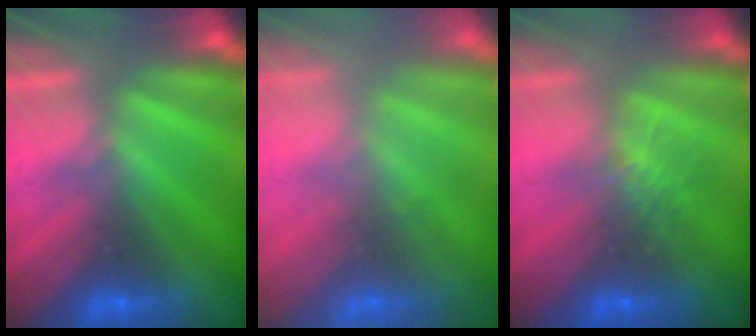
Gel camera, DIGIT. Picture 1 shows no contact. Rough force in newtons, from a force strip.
{"total": 10.5}
{"total": 2.7}